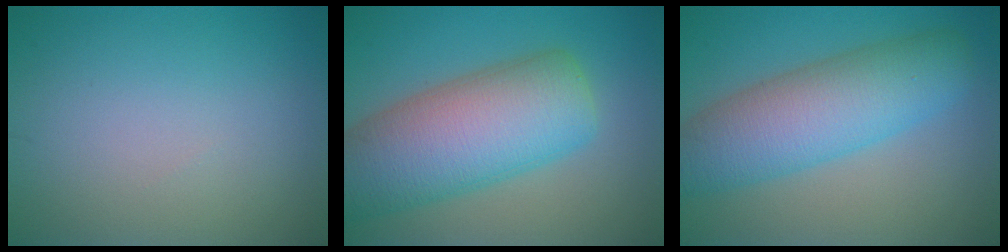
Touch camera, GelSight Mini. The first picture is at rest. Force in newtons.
{"total": 11.1, "press": 11.1, "slide": 0.5}
{"total": 8.1, "press": 8.1, "slide": 0.2}